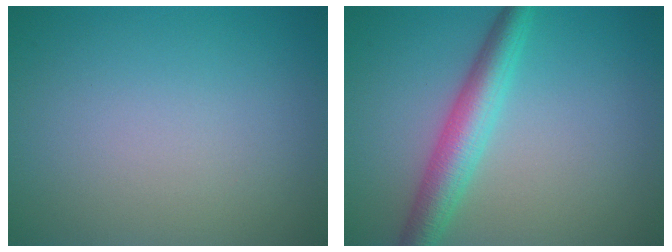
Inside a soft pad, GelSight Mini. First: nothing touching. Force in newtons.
{"total": 4.4, "press": 4.4, "slide": 0.1}